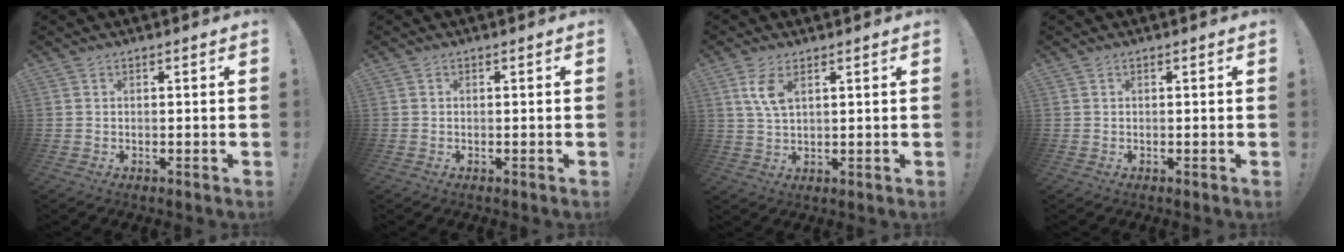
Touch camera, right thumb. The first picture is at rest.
{"total": 0.0}
{"total": 6.3, "force": [2.7, 2.8, 5.0], "torque": [-0.094, -0.008, 0.046]}
{"total": 0.0}